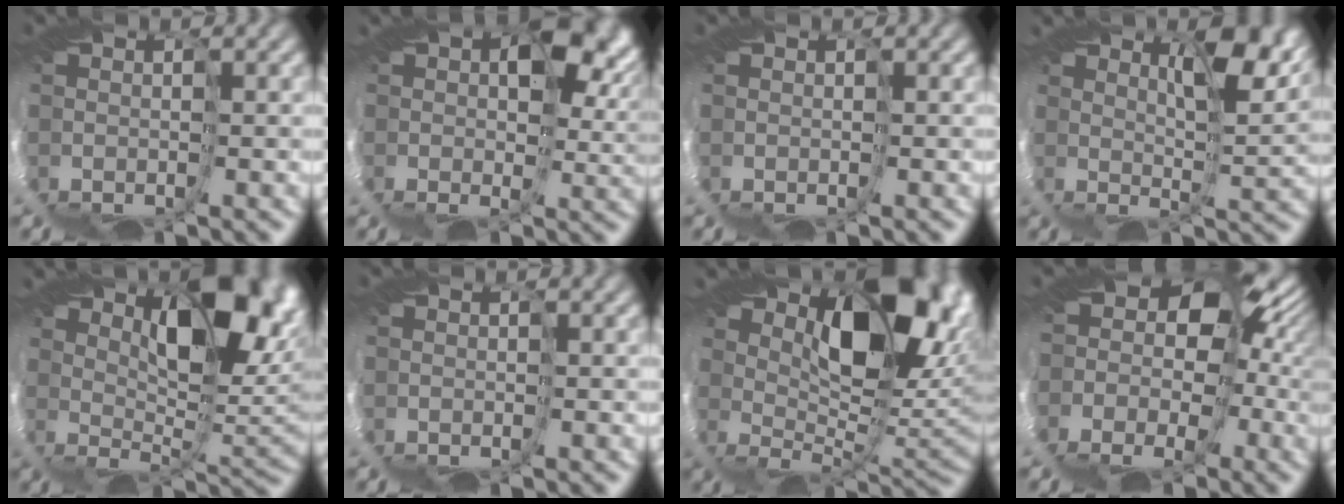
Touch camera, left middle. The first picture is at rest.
{"total": 9.1, "force": [3.9, 3.9, 7.3], "torque": [-0.124, -0.006, 0.081]}
{"total": 0.0}
{"total": 7.6, "force": [5.8, 0.8, 4.9], "torque": [-0.093, -0.001, 0.098]}
{"total": 8.4, "force": [5.8, 1.6, 5.9], "torque": [-0.095, -0.011, 0.105]}
{"total": 0.0}
{"total": 9.4, "force": [5.9, 2.7, 6.8], "torque": [-0.115, -0.015, 0.111]}
{"total": 8.0, "force": [-0.4, 5.7, 5.7], "torque": [-0.112, -0.008, 0.004]}